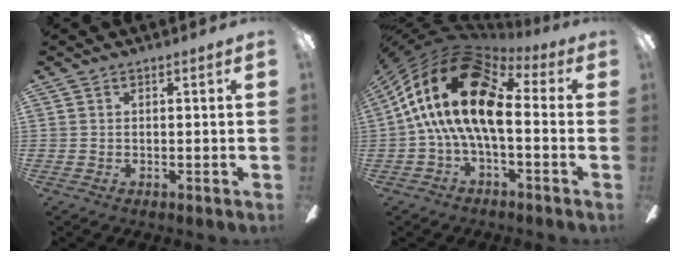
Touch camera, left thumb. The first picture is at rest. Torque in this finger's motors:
{"motor_torque": [-0.29, 2.14, 1.62, -1.14, 0.82]}